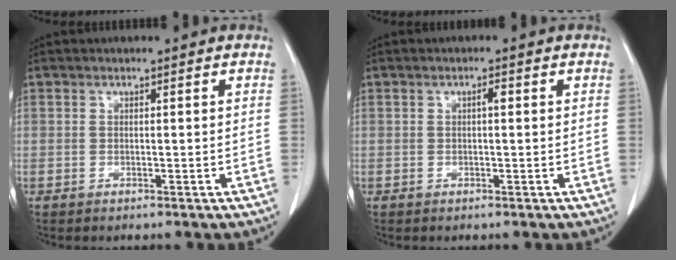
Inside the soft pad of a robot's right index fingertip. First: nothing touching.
{"total": 1.1, "force": [0.2, 0.2, 1.0], "torque": [-0.016, 0.003, 0.001]}